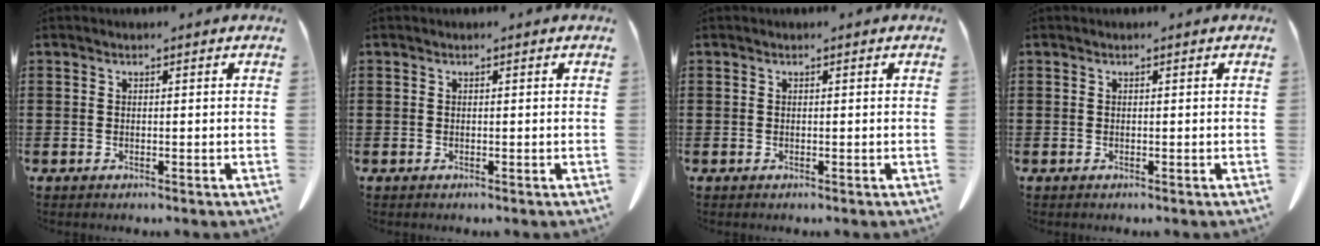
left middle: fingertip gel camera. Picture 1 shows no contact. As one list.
[{"total": 0.0}, {"total": 0.0}, {"total": 0.0}]